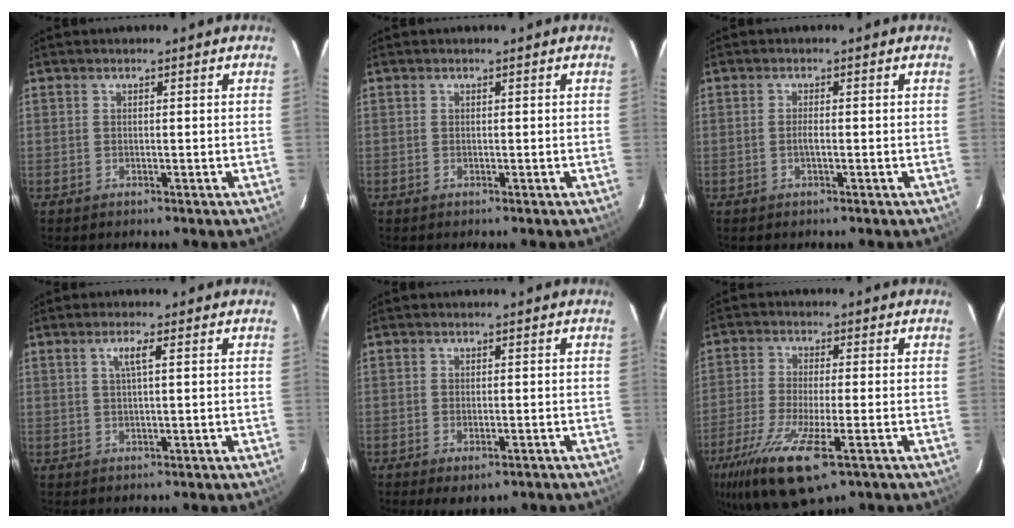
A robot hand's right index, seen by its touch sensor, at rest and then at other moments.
{"total": 0.0}
{"total": 1.3, "force": [-0.3, 0.2, 1.3], "torque": [-0.025, 0.001, -0.007]}
{"total": 2.4, "force": [0.7, -0.2, 2.3], "torque": [-0.042, 0.001, 0.011]}
{"total": 4.3, "force": [-2.6, 1.9, 2.8], "torque": [-0.056, -0.017, -0.038]}
{"total": 15.4, "force": [-8.4, 3.7, 12.4], "torque": [-0.258, -0.056, -0.155]}